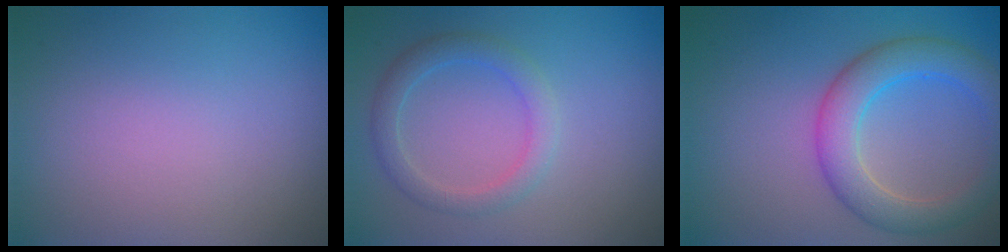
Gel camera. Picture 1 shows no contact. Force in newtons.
{"total": 2.7, "press": 2.7, "slide": 0.0}
{"total": 5.2, "press": 5.2, "slide": 0.1}